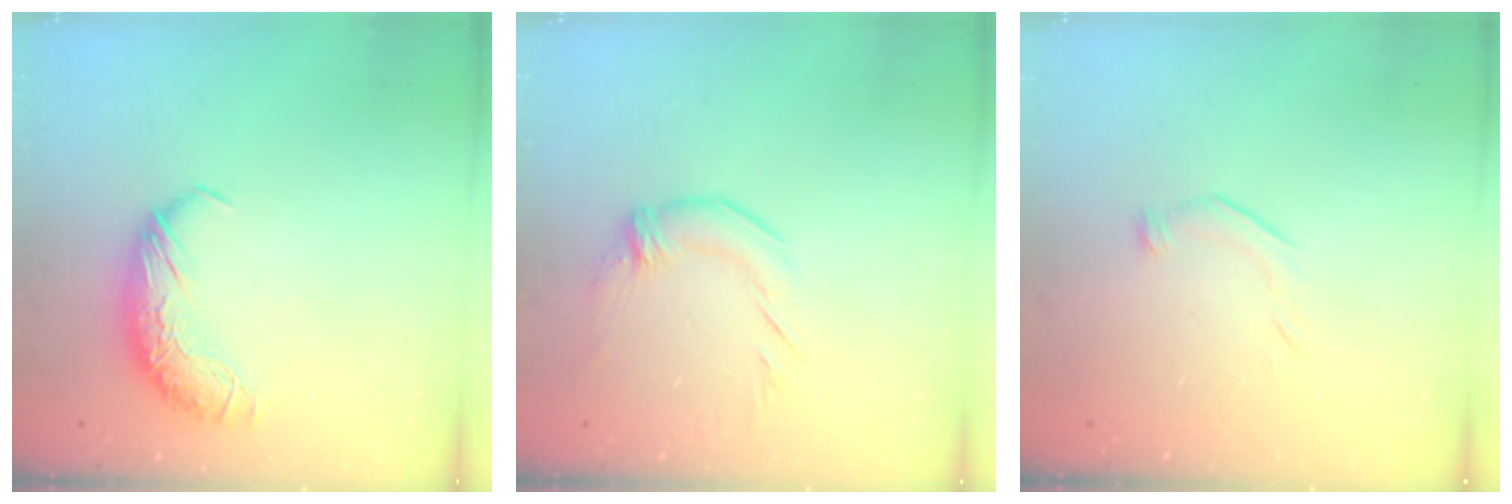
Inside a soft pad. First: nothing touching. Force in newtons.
{"total": 1.6, "press": 0.0, "slide": 1.6}
{"total": 6.2, "press": 6.1, "slide": 1.1}